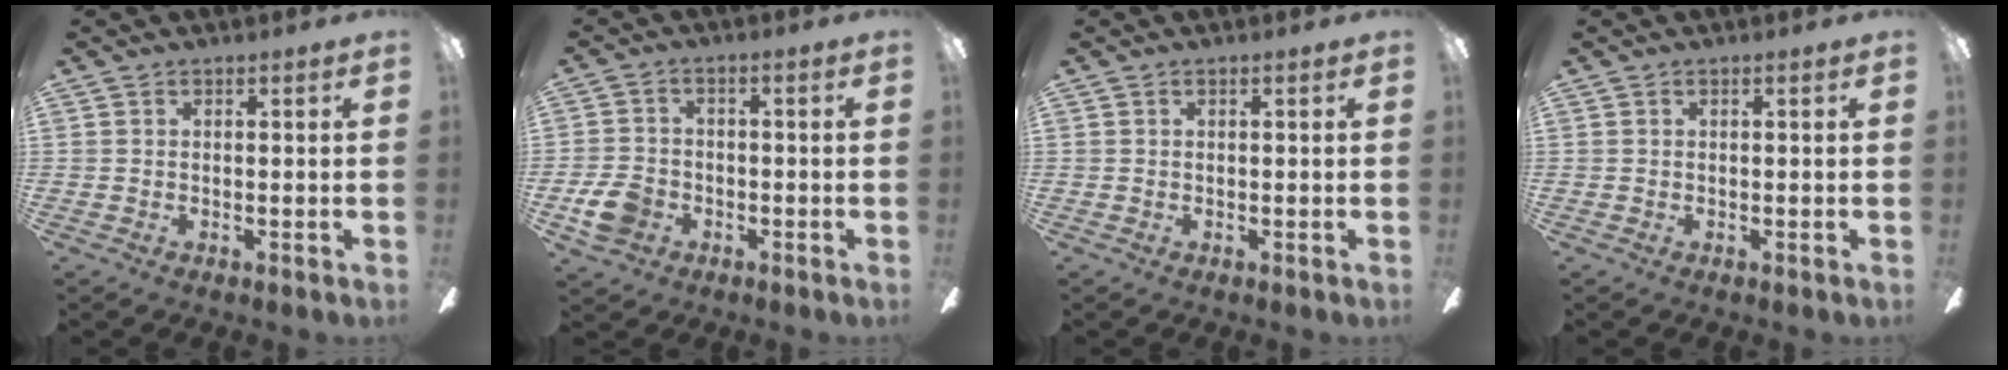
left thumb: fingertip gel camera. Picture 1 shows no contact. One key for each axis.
{"total": 7.1, "fx": -2.9, "fy": 5.3, "fz": 3.8, "tx": -0.089, "ty": 0.016, "tz": -0.054}
{"total": 0.0}
{"total": 0.0}